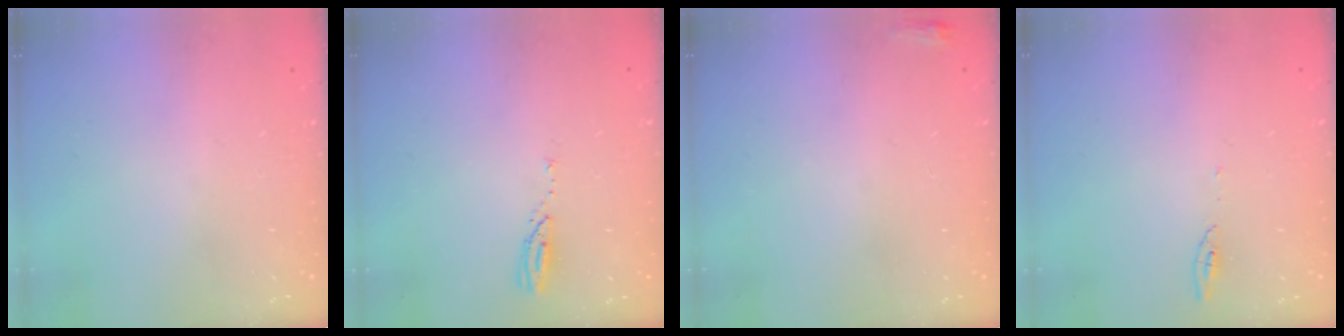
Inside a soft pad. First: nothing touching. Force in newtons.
{"total": 3.6, "press": 3.6, "slide": 0.3}
{"total": 3.2, "press": 2.9, "slide": 1.3}
{"total": 3.8, "press": 3.7, "slide": 0.4}